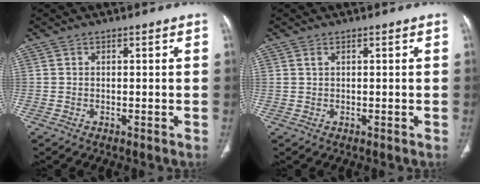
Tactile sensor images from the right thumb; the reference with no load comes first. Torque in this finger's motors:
{"motor_torque": [-0.63, 0.17, 0.39, -0.02, 0.07]}